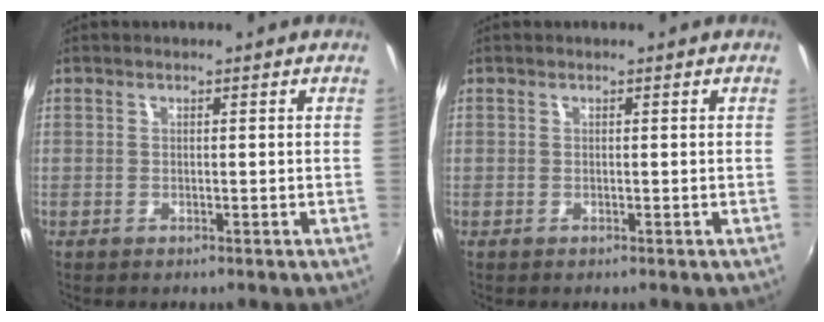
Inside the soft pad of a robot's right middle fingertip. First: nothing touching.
{"total": 0.0}